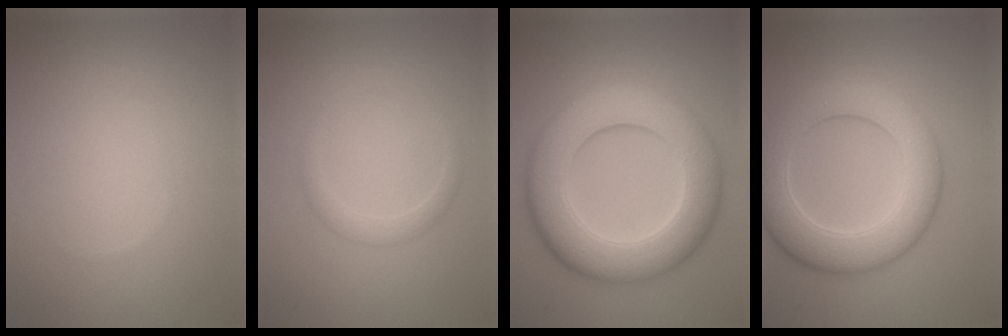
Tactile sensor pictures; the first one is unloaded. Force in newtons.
{"total": 1.5, "press": 1.5, "slide": 0.0}
{"total": 10.5, "press": 10.5, "slide": 0.3}
{"total": 7.9, "press": 7.9, "slide": 0.1}